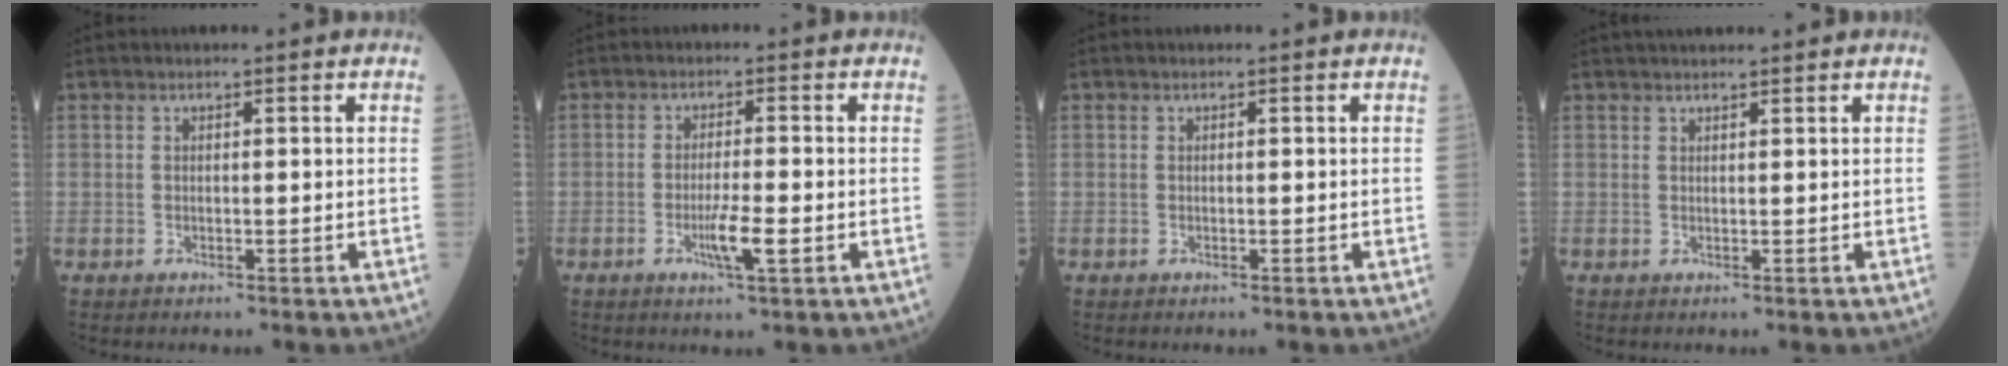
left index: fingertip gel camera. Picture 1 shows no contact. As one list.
[{"total": 4.1, "force": [-1.6, 0.1, 3.8], "torque": [-0.073, -0.007, -0.028]}, {"total": 0.0}, {"total": 4.8, "force": [4.3, 0.5, 2.1], "torque": [-0.025, 0.031, 0.065]}]